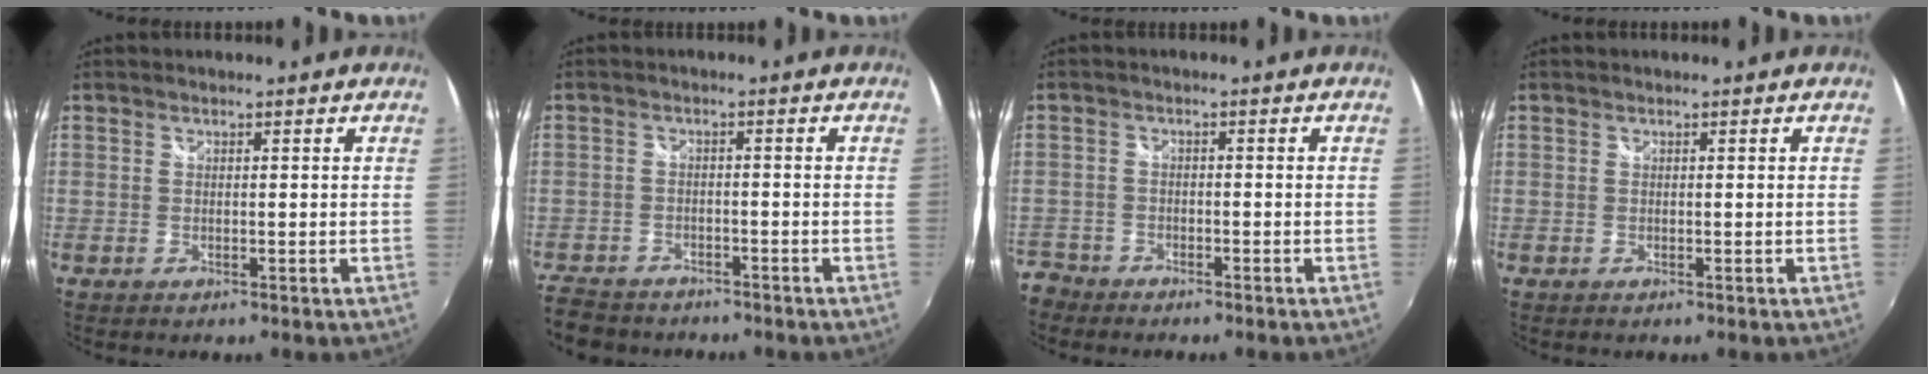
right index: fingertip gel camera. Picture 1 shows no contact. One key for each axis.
{"total": 9.6, "fx": -8.0, "fy": 4.8, "fz": 2.2, "tx": -0.085, "ty": -0.005, "tz": -0.138}
{"total": 5.4, "fx": -4.3, "fy": 3.3, "fz": 0.1, "tx": -0.030, "ty": -0.003, "tz": -0.090}
{"total": 0.0}